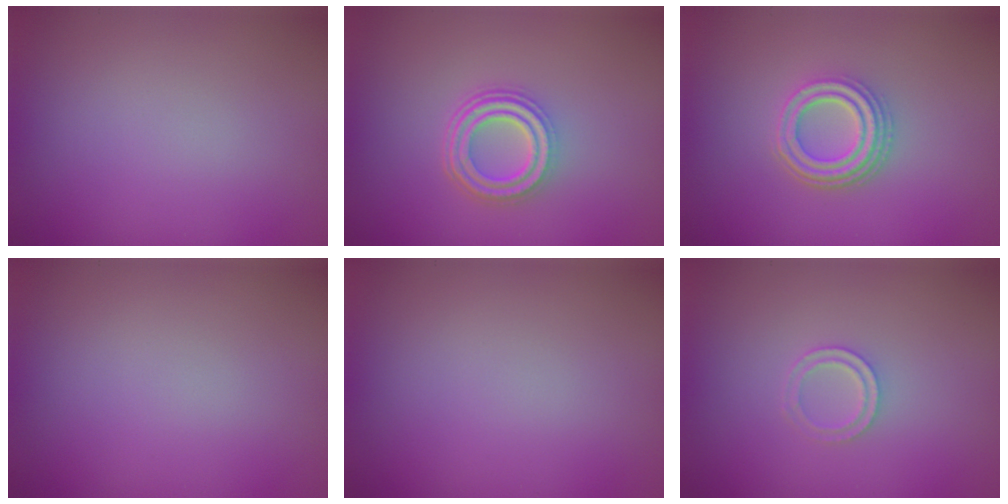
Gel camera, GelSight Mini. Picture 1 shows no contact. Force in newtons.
{"total": 4.0, "press": 3.1, "slide": 2.5}
{"total": 3.7, "press": 3.0, "slide": 2.1}
{"total": 0.0}
{"total": 0.0}
{"total": 1.4, "press": 1.4, "slide": 0.3}